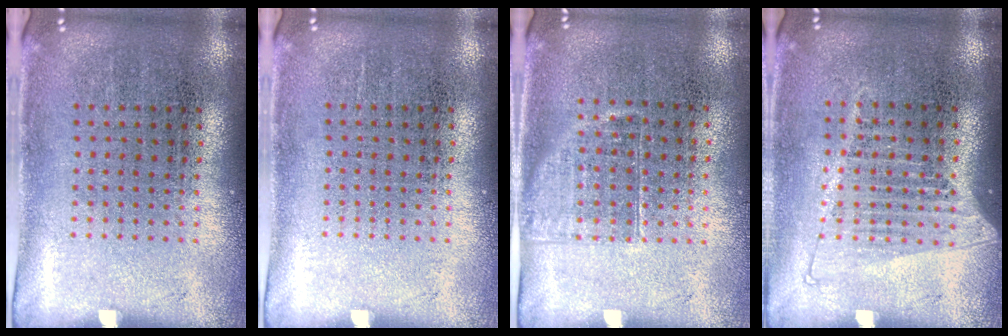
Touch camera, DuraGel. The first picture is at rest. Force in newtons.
{"total": 0.0}
{"total": 1.1, "press": 0.9, "slide": 0.6}
{"total": 1.3, "press": 1.1, "slide": 0.5}